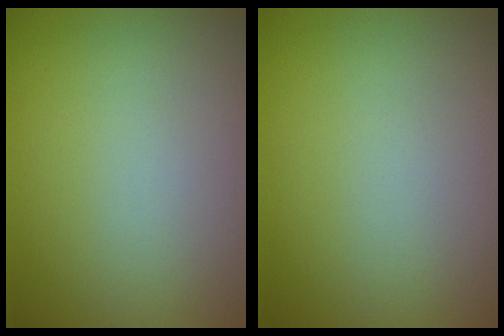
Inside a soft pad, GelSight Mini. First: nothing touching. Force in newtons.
{"total": 0.0}